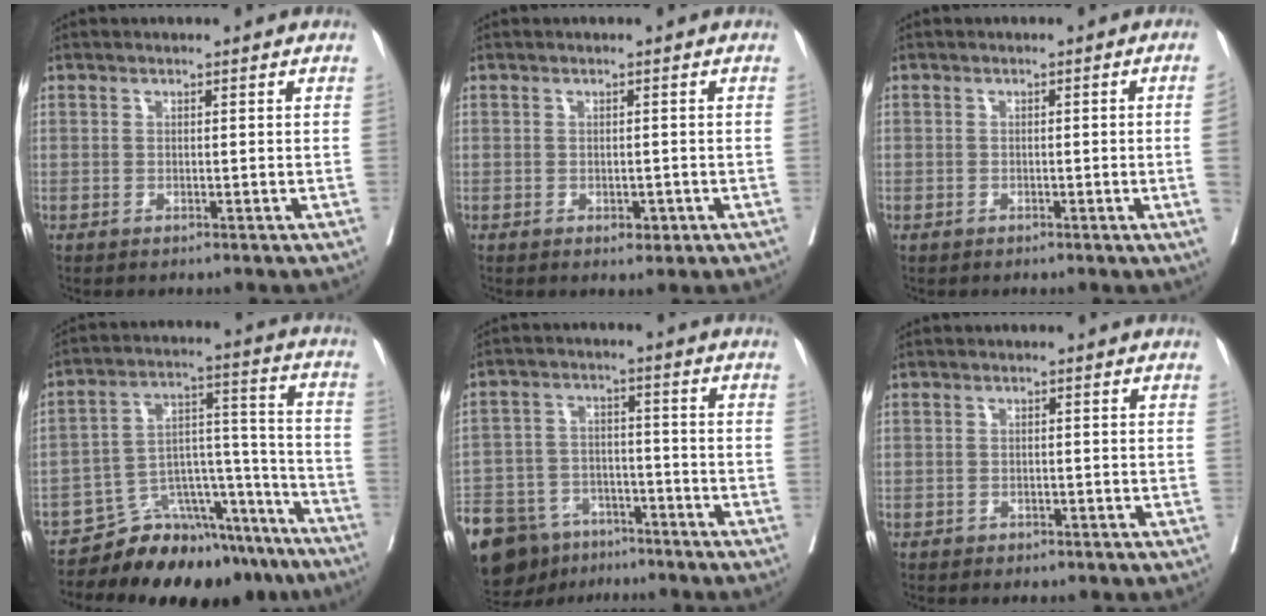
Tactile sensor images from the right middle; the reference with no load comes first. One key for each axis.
{"total": 1.6, "fx": -0.7, "fy": 1.0, "fz": 1.1, "tx": -0.010, "ty": 0.001, "tz": -0.004}
{"total": 2.6, "fx": -0.5, "fy": -0.6, "fz": 2.5, "tx": -0.034, "ty": 0.002, "tz": -0.006}
{"total": 19.3, "fx": -17.2, "fy": 6.0, "fz": 6.3, "tx": -0.063, "ty": 0.052, "tz": -0.258}
{"total": 20.9, "fx": -15.4, "fy": 11.0, "fz": 8.9, "tx": -0.251, "ty": -0.020, "tz": -0.242}
{"total": 2.1, "fx": -1.6, "fy": 1.1, "fz": 0.8, "tx": -0.016, "ty": 0.000, "tz": -0.016}